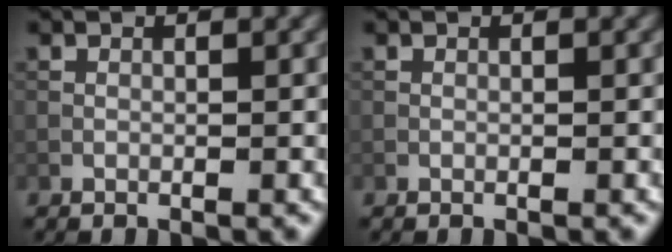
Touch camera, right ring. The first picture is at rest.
{"total": 0.0}